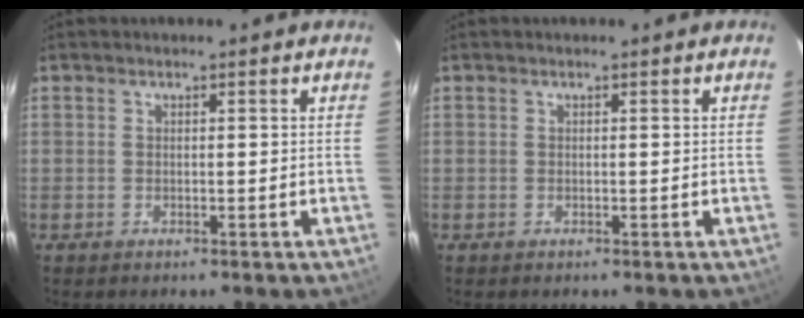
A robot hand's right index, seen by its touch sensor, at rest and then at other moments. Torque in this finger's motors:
{"motor_torque": [-0.03, 0.01, -0.02, 0.00]}